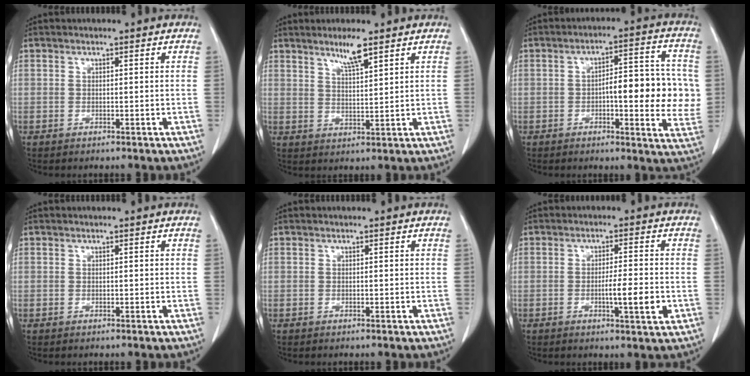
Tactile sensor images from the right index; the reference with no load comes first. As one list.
[{"total": 4.5, "force": [3.2, 0.0, 3.1], "torque": [-0.057, -0.005, 0.060]}, {"total": 12.7, "force": [-0.6, 3.5, 12.2], "torque": [-0.153, 0.023, -0.005]}, {"total": 0.0}, {"total": 0.0}, {"total": 5.6, "force": [-1.4, 0.2, 5.4], "torque": [-0.083, -0.005, -0.018]}]